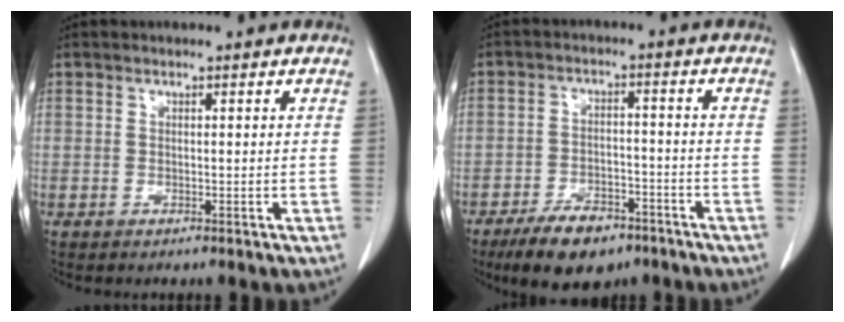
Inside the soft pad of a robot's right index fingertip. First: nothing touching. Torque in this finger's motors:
{"motor_torque": [0.12, -0.26, 0.20, 0.01]}